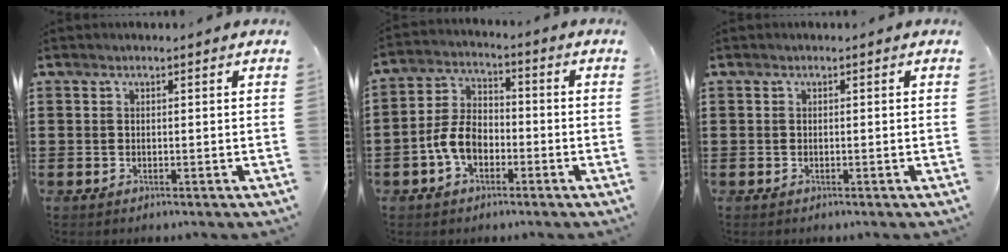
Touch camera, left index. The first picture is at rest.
{"total": 6.4, "force": [-2.6, 4.1, 4.2], "torque": [-0.109, 0.005, -0.059]}
{"total": 0.0}